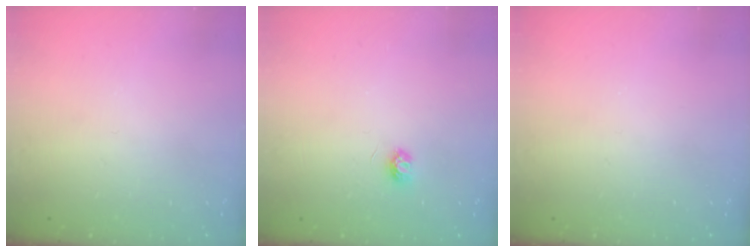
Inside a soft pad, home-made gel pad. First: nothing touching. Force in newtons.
{"total": 3.4, "press": 3.4, "slide": 0.4}
{"total": 0.0}